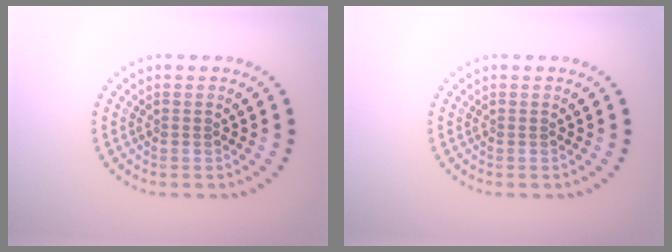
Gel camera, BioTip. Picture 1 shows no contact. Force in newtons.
{"total": 0.0}